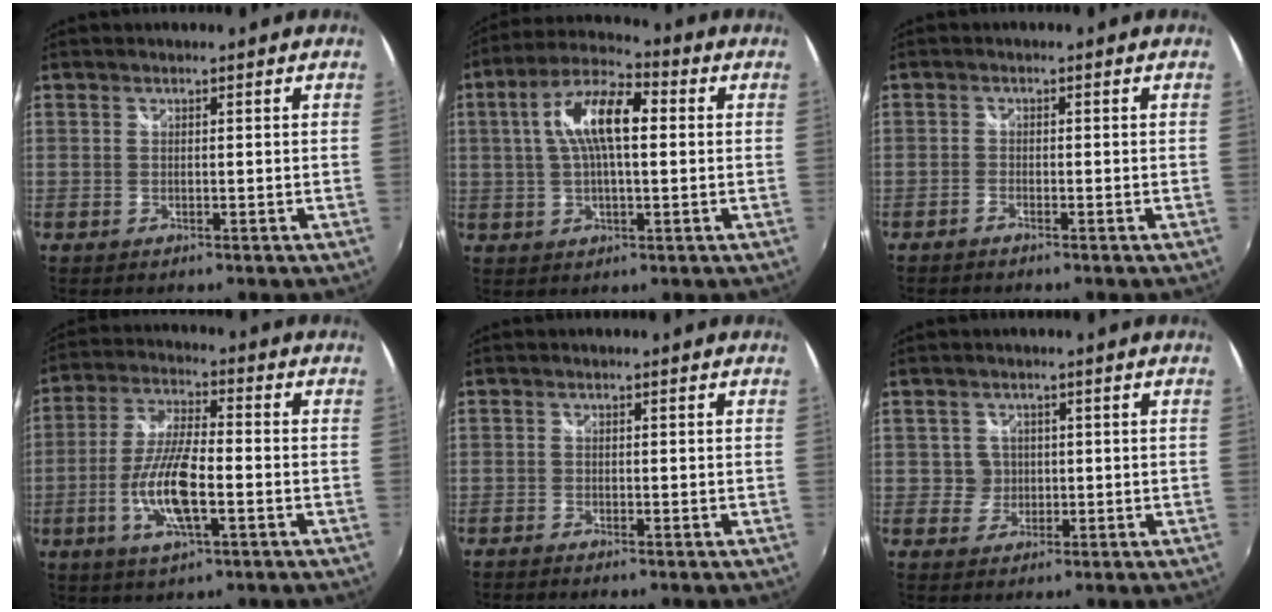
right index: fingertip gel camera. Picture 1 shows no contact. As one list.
[{"total": 11.5, "force": [1.8, 4.3, 10.5], "torque": [-0.198, 0.024, 0.027]}, {"total": 1.0, "force": [-1.0, 0.1, 0.2], "torque": [-0.011, -0.002, -0.025]}, {"total": 10.9, "force": [-3.5, 2.7, 10.0], "torque": [-0.206, -0.002, -0.069]}, {"total": 1.0, "force": [-1.0, 0.1, 0.2], "torque": [-0.010, -0.006, -0.021]}, {"total": 2.7, "force": [0.1, 2.7, -0.2], "torque": [0.008, 0.011, 0.004]}]